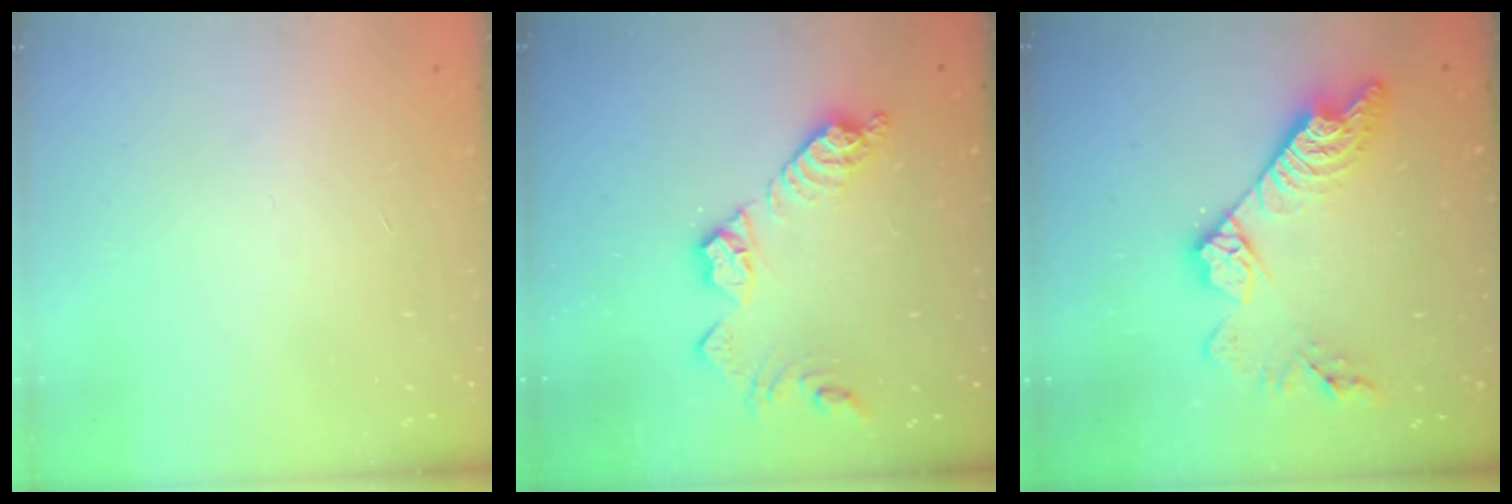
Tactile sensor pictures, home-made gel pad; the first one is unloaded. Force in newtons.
{"total": 14.3, "press": 14.3, "slide": 1.0}
{"total": 14.8, "press": 14.8, "slide": 1.0}